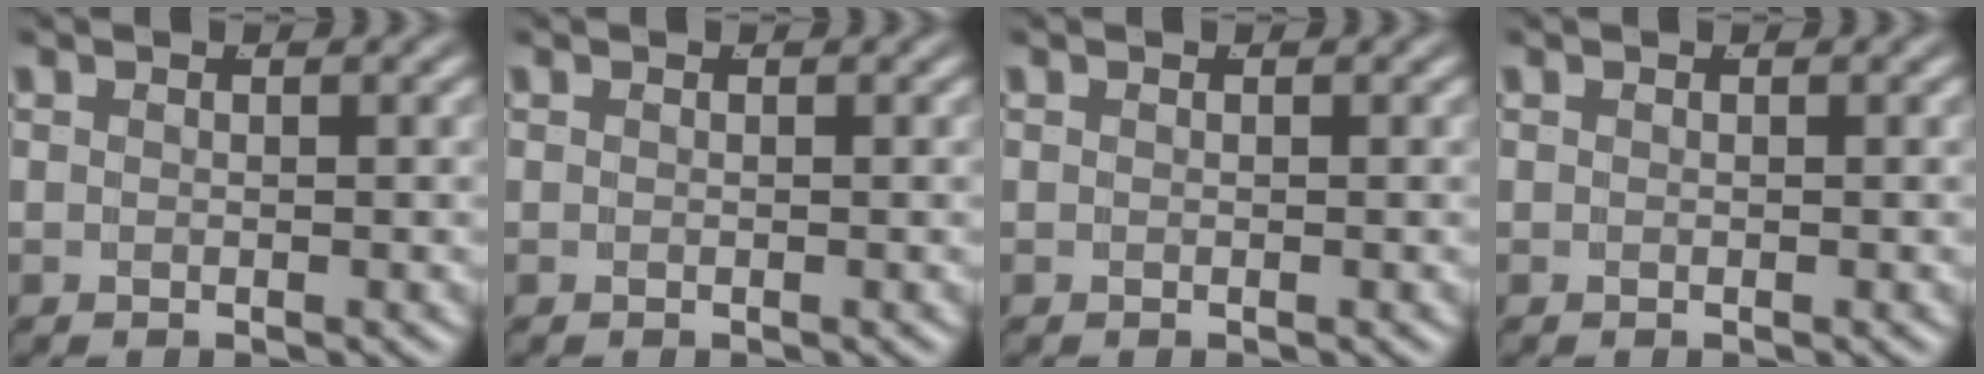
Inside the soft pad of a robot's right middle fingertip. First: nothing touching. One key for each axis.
{"total": 0.0}
{"total": 0.0}
{"total": 0.0}